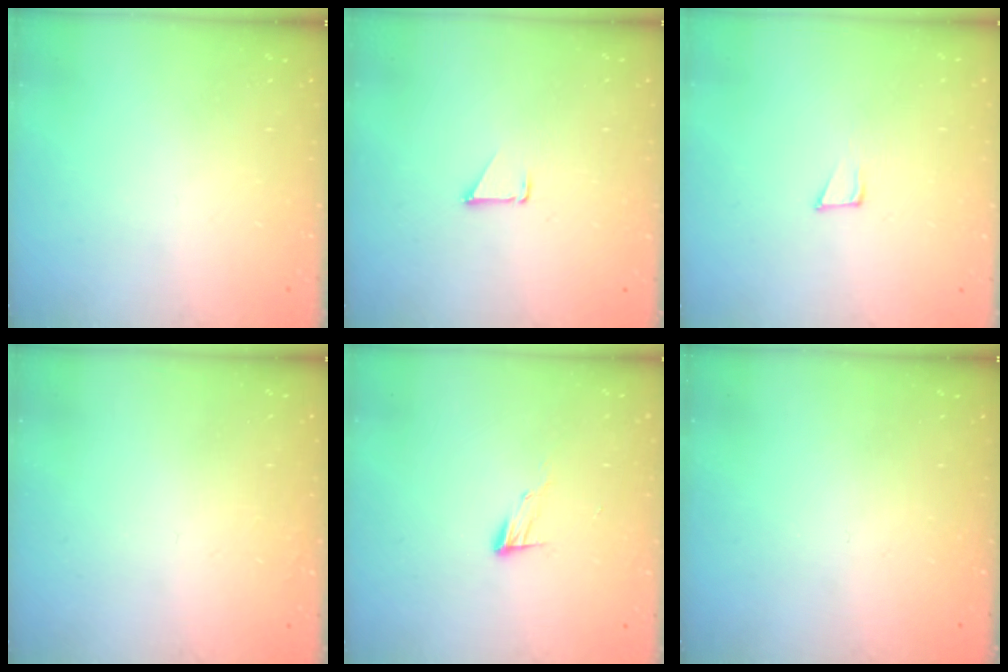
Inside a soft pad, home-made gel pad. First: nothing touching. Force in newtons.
{"total": 0.7, "press": 0.7, "slide": 0.1}
{"total": 7.0, "press": 6.8, "slide": 1.4}
{"total": 1.5, "press": 1.5, "slide": 0.1}
{"total": 6.2, "press": 6.2, "slide": 0.6}
{"total": 0.0}